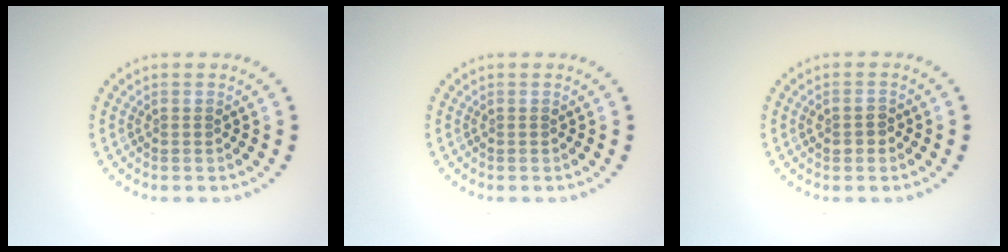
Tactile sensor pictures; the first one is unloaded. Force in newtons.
{"total": 0.0}
{"total": 1.5, "press": 1.5, "slide": 0.1}